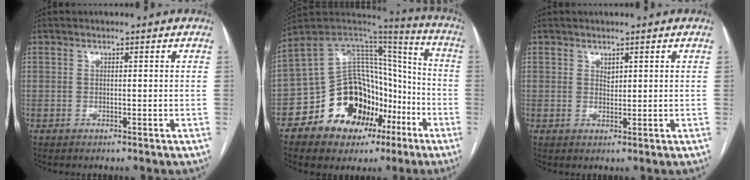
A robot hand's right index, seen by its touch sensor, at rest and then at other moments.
{"total": 19.5, "force": [-8.7, 13.1, 11.4], "torque": [-0.182, 0.060, -0.137]}
{"total": 1.1, "force": [0.7, 0.6, 0.6], "torque": [-0.008, -0.001, 0.014]}